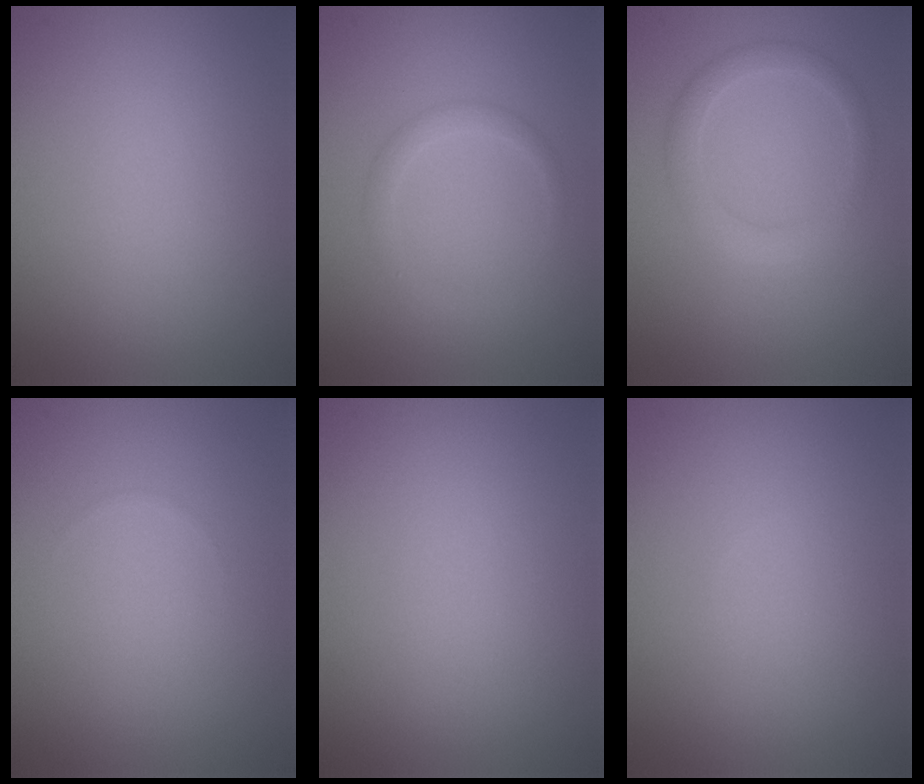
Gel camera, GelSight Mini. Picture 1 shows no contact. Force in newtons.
{"total": 1.5, "press": 1.5, "slide": 0.1}
{"total": 2.3, "press": 2.3, "slide": 0.1}
{"total": 0.0}
{"total": 0.0}
{"total": 0.5, "press": 0.5, "slide": 0.0}